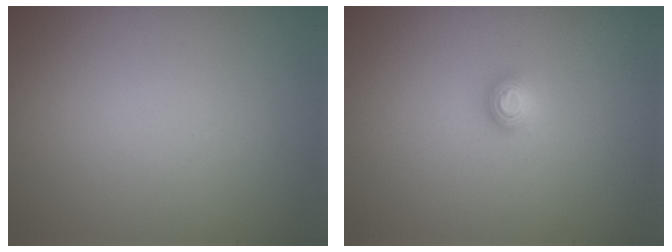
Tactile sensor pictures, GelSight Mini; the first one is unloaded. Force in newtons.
{"total": 1.2, "press": 1.1, "slide": 0.3}